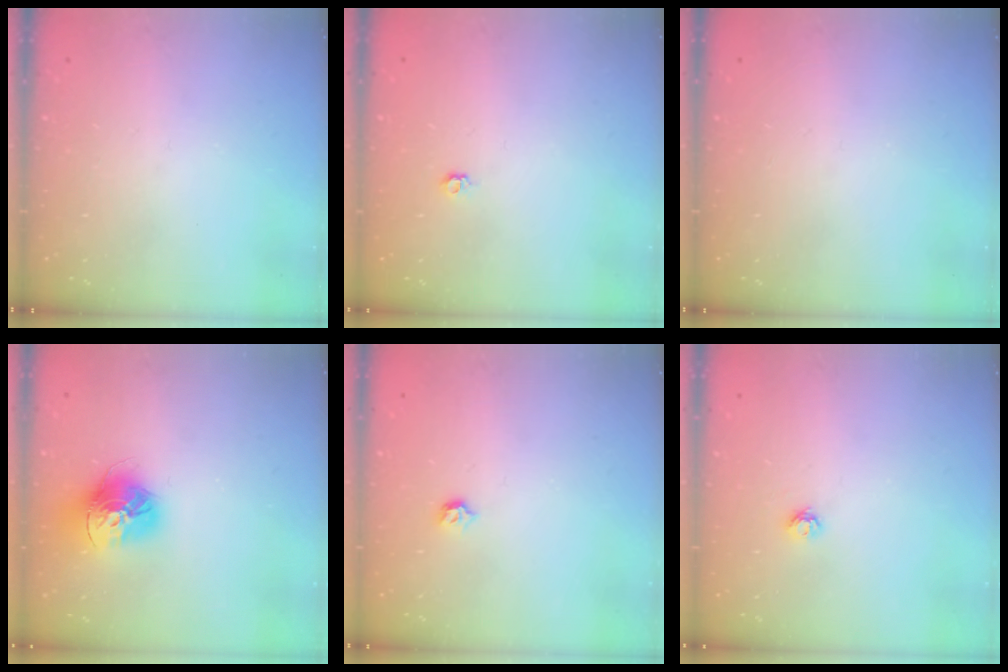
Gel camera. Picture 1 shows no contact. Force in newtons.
{"total": 3.5, "press": 3.5, "slide": 0.4}
{"total": 0.0}
{"total": 15.9, "press": 15.9, "slide": 1.5}
{"total": 4.0, "press": 4.0, "slide": 0.8}
{"total": 3.8, "press": 3.8, "slide": 0.5}